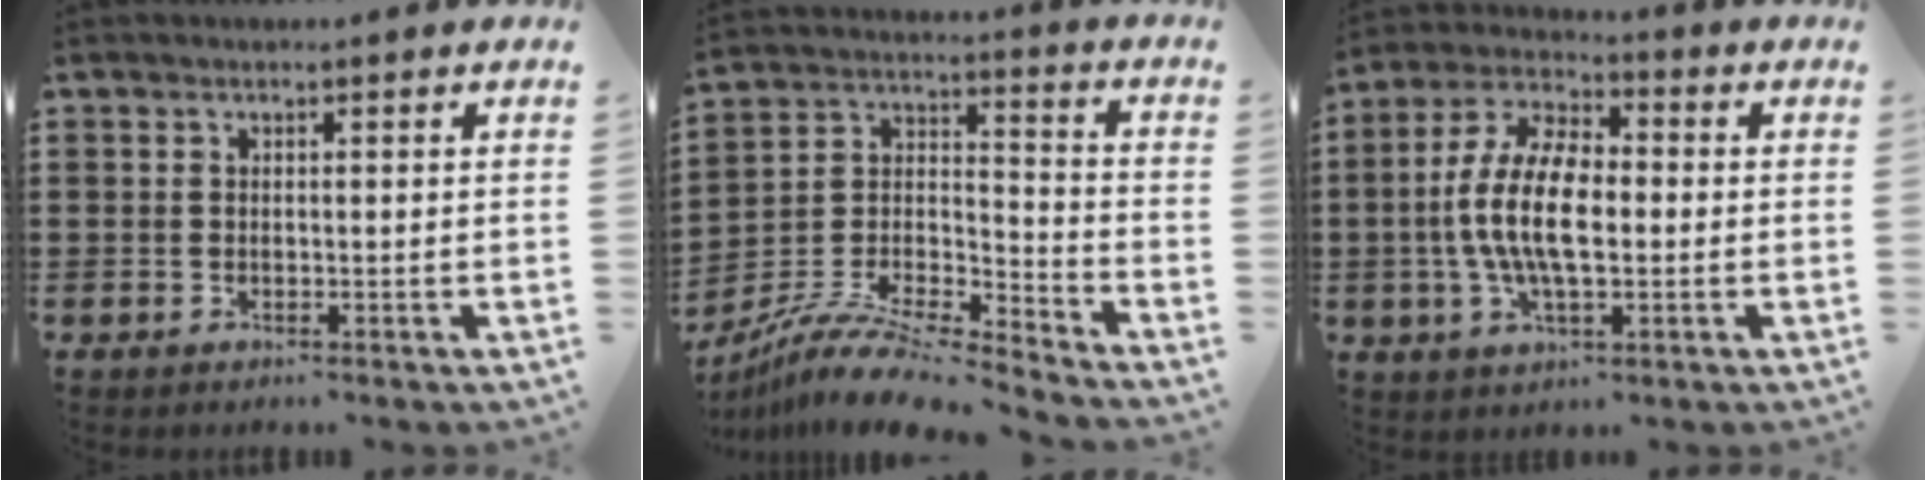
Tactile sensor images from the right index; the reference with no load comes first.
{"total": 9.5, "force": [-8.8, 1.1, 3.5], "torque": [-0.072, 0.009, -0.179]}
{"total": 11.3, "force": [-1.1, 5.1, 10.0], "torque": [-0.223, -0.002, -0.026]}